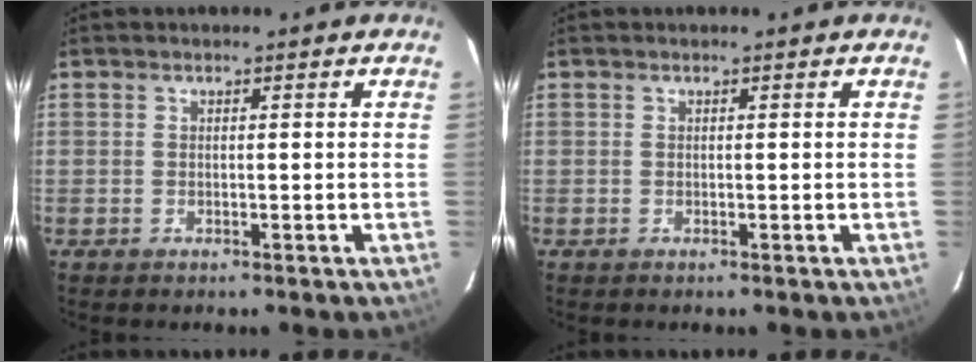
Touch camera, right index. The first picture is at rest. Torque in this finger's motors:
{"motor_torque": [0.00, 0.00, 0.00, 0.00]}